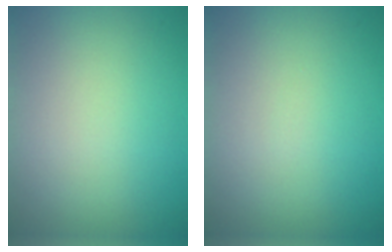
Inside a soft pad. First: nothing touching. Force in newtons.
{"total": 0.0}